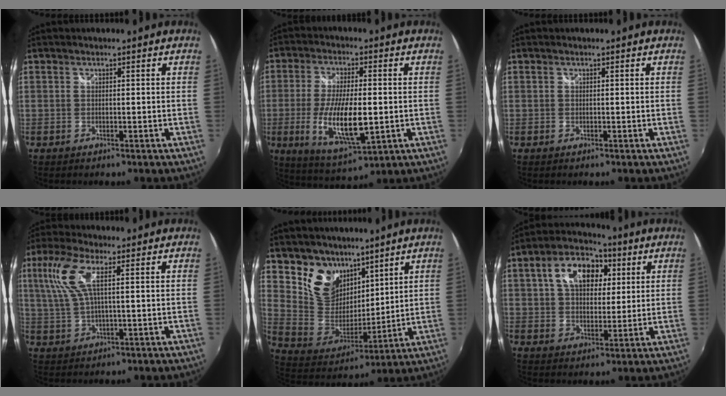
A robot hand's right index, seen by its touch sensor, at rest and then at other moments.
{"total": 13.4, "force": [-2.3, 4.5, 12.4], "torque": [-0.244, -0.022, -0.034]}
{"total": 0.0}
{"total": 8.6, "force": [2.6, 2.1, 7.9], "torque": [-0.168, 0.011, 0.055]}
{"total": 12.7, "force": [8.5, 8.6, 4.0], "torque": [-0.088, 0.004, 0.178]}
{"total": 12.4, "force": [4.2, 7.9, 8.5], "torque": [-0.156, 0.035, 0.068]}